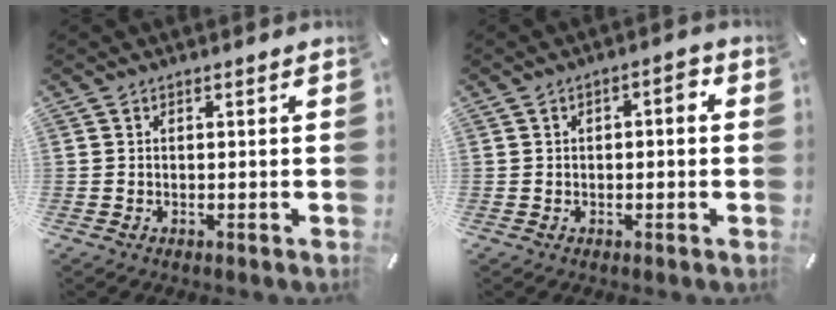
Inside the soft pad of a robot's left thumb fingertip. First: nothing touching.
{"total": 2.8, "force": [-0.2, 1.5, 2.3], "torque": [-0.044, 0.012, -0.008]}